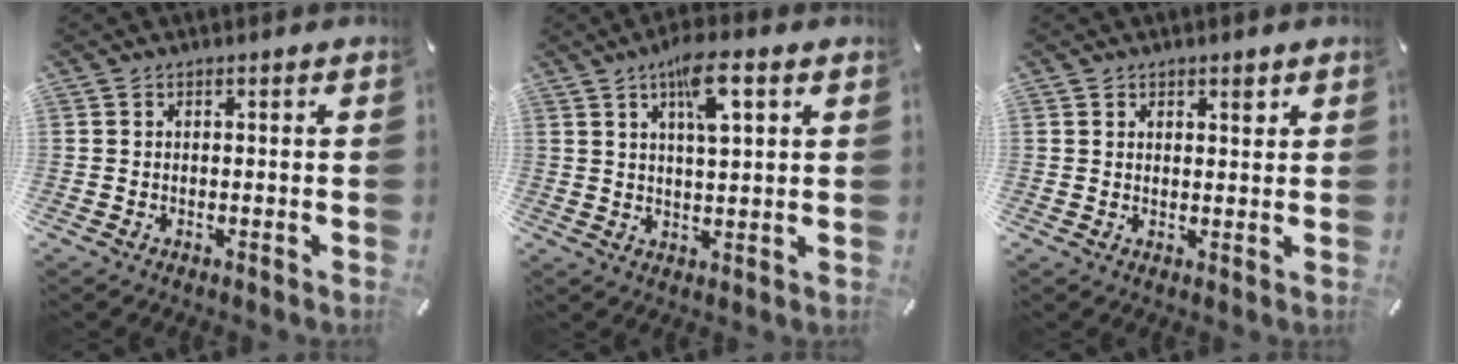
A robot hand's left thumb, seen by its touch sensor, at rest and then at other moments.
{"total": 9.1, "force": [4.4, 2.9, 7.5], "torque": [-0.120, -0.006, 0.069]}
{"total": 1.9, "force": [1.3, 1.1, 0.7], "torque": [0.001, -0.006, 0.019]}